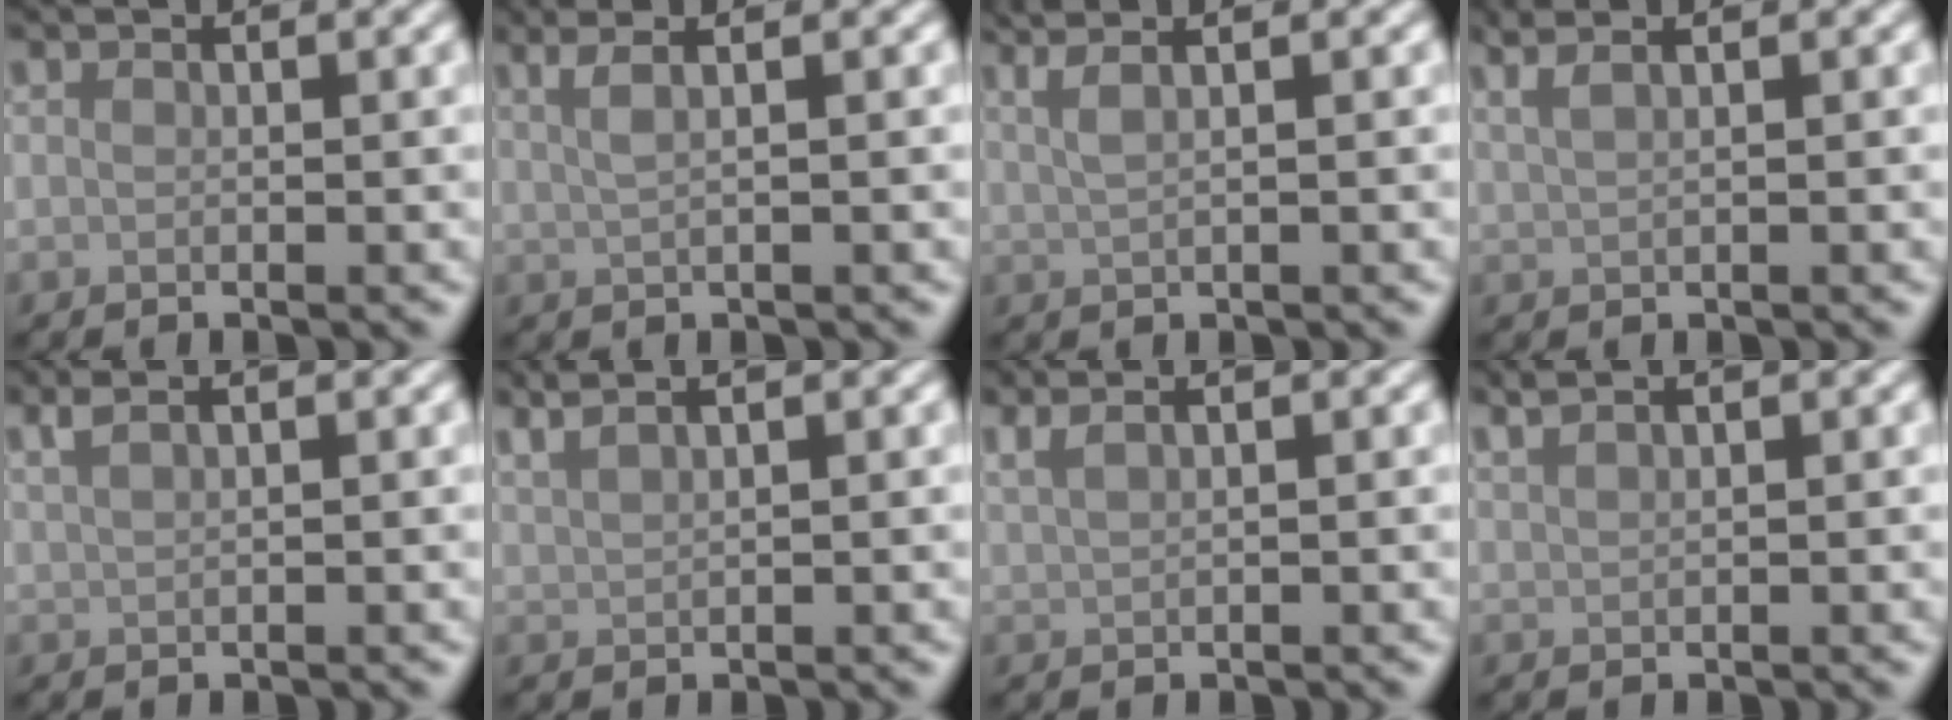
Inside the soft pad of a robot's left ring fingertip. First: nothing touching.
{"total": 4.3, "force": [2.3, 1.9, 3.0], "torque": [-0.039, 0.021, 0.011]}
{"total": 4.9, "force": [3.0, 2.1, 3.2], "torque": [-0.042, 0.030, 0.024]}
{"total": 3.9, "force": [2.4, 1.8, 2.4], "torque": [-0.025, 0.023, 0.012]}
{"total": 2.1, "force": [1.6, 0.7, 1.2], "torque": [-0.017, 0.005, 0.021]}
{"total": 3.7, "force": [2.9, 1.2, 2.0], "torque": [-0.021, 0.023, 0.026]}
{"total": 3.3, "force": [2.4, 1.3, 1.9], "torque": [-0.021, 0.016, 0.017]}
{"total": 2.3, "force": [1.9, 0.7, 1.2], "torque": [-0.011, 0.009, 0.018]}